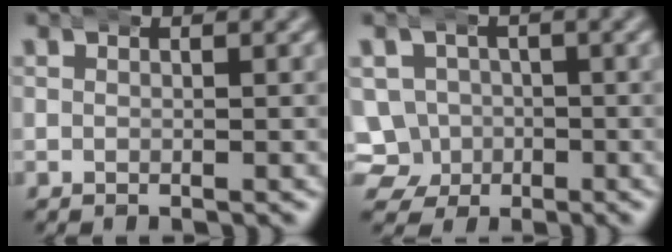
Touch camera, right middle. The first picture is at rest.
{"total": 9.3, "force": [-2.3, 8.7, 2.4], "torque": [-0.071, -0.039, -0.045]}